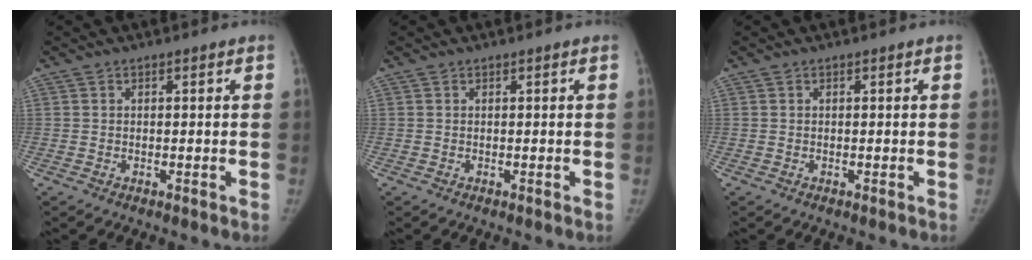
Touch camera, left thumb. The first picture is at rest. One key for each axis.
{"total": 0.0}
{"total": 0.0}